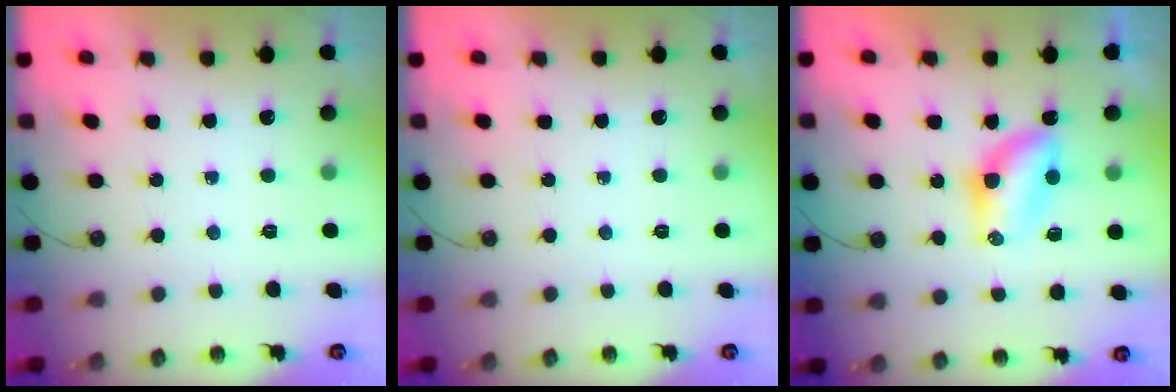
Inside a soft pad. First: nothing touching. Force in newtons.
{"total": 0.0}
{"total": 7.1, "press": 6.9, "slide": 1.6}